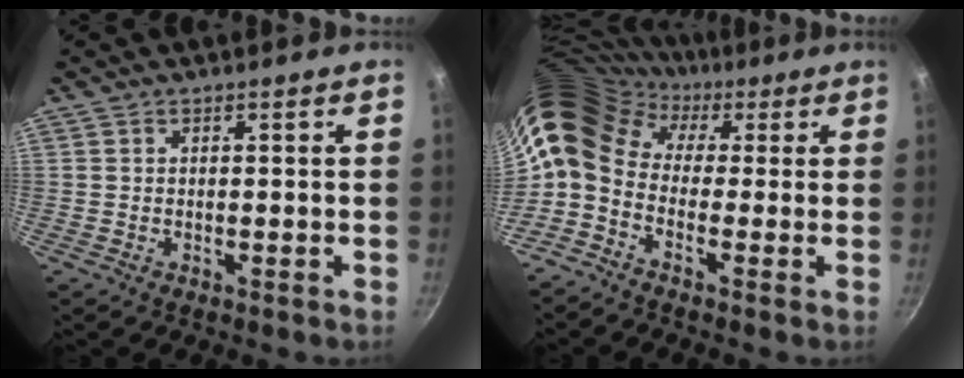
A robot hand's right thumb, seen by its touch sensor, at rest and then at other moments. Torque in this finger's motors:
{"motor_torque": [0.28, 0.68, 1.47, -1.02, 0.56]}